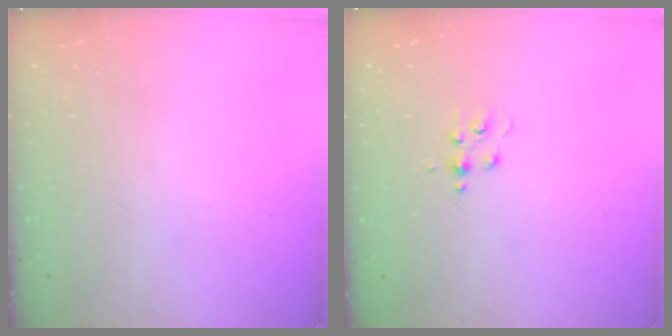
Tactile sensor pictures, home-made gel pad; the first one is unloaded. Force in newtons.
{"total": 3.5, "press": 3.5, "slide": 0.3}